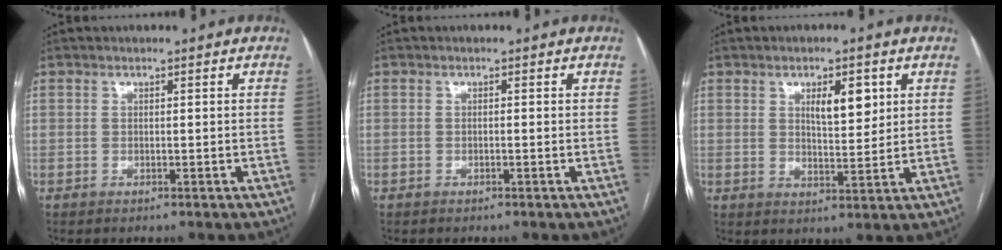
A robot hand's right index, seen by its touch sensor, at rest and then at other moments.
{"total": 0.0}
{"total": 5.6, "force": [2.2, 1.9, 4.8], "torque": [-0.080, -0.001, 0.039]}